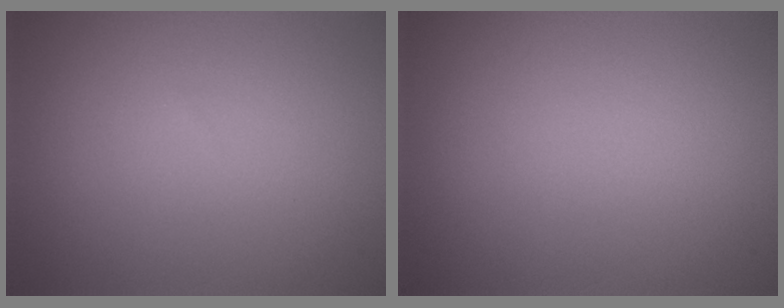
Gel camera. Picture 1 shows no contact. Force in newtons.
{"total": 0.0}